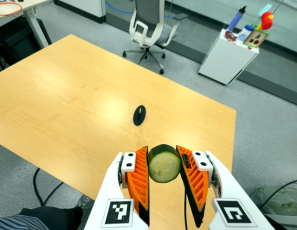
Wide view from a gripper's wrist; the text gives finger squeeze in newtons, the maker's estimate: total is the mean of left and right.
{"total": 10.8, "left": 10.2, "right": 11.3}